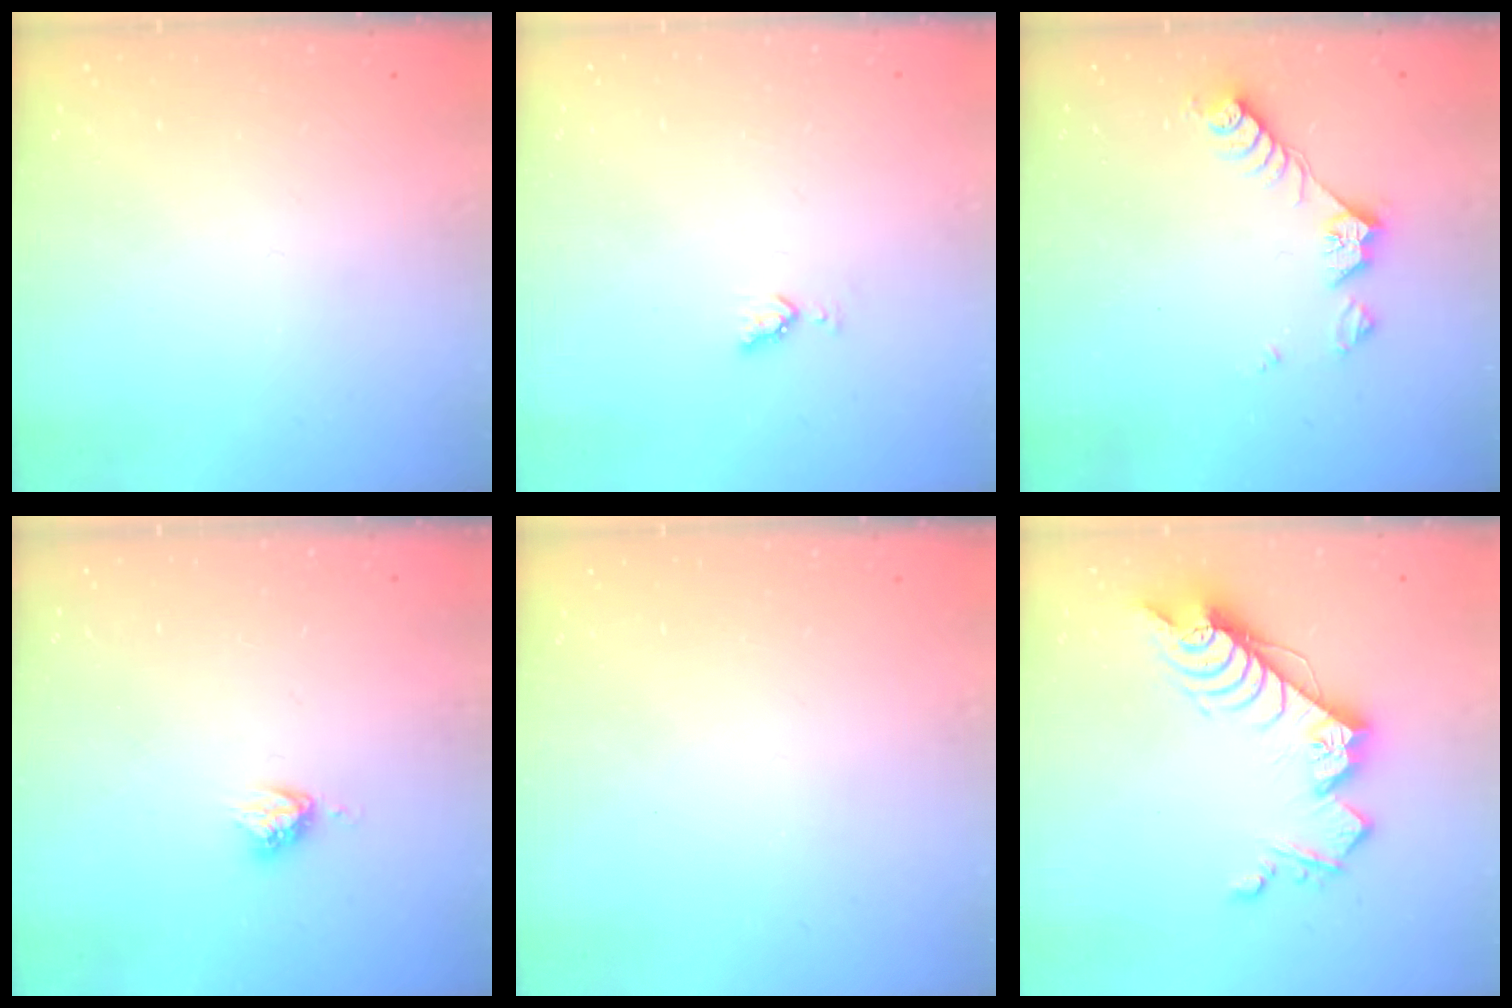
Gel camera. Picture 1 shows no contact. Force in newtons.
{"total": 3.6, "press": 3.5, "slide": 0.9}
{"total": 8.5, "press": 8.5, "slide": 0.5}
{"total": 4.9, "press": 4.8, "slide": 0.4}
{"total": 0.0}
{"total": 14.6, "press": 14.5, "slide": 1.0}